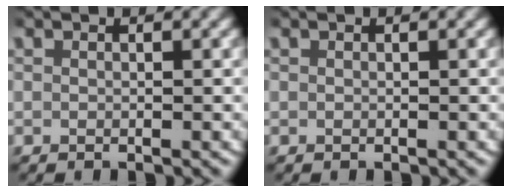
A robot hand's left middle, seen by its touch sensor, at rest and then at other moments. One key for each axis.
{"total": 0.0}